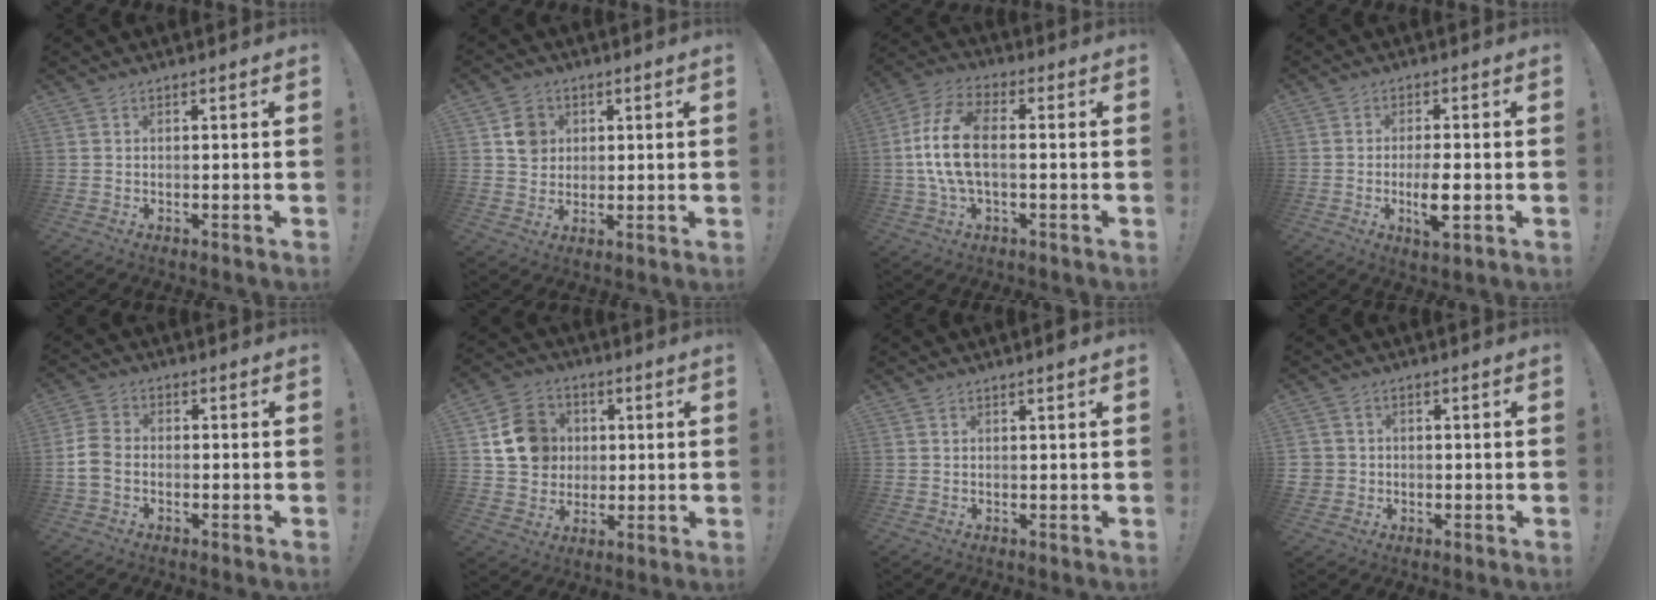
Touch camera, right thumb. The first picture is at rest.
{"total": 6.4, "force": [1.9, 5.9, 1.7], "torque": [-0.015, -0.003, 0.037]}
{"total": 13.2, "force": [-0.3, 6.7, 11.3], "torque": [-0.244, 0.011, -0.004]}
{"total": 6.2, "force": [-1.7, 2.7, 5.3], "torque": [-0.089, 0.001, -0.029]}
{"total": 7.1, "force": [-1.9, 5.0, 4.7], "torque": [-0.114, 0.011, -0.032]}
{"total": 12.9, "force": [2.2, 11.8, 4.9], "torque": [-0.058, 0.004, 0.053]}
{"total": 1.0, "force": [0.6, -0.2, 0.8], "torque": [-0.009, -0.002, 0.008]}
{"total": 3.5, "force": [-0.2, 3.4, 0.9], "torque": [-0.020, 0.009, -0.001]}